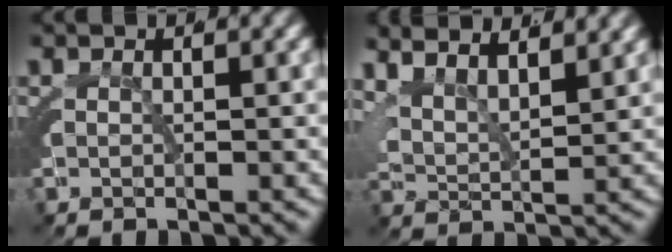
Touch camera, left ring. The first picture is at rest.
{"total": 7.5, "force": [3.9, 4.9, 4.1], "torque": [-0.080, 0.006, 0.051]}